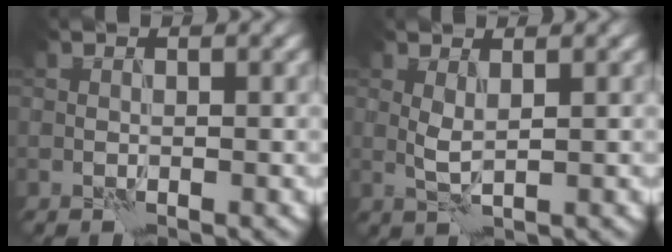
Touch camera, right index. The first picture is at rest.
{"total": 1.6, "force": [0.4, 0.4, 1.5], "torque": [-0.037, 0.000, 0.010]}